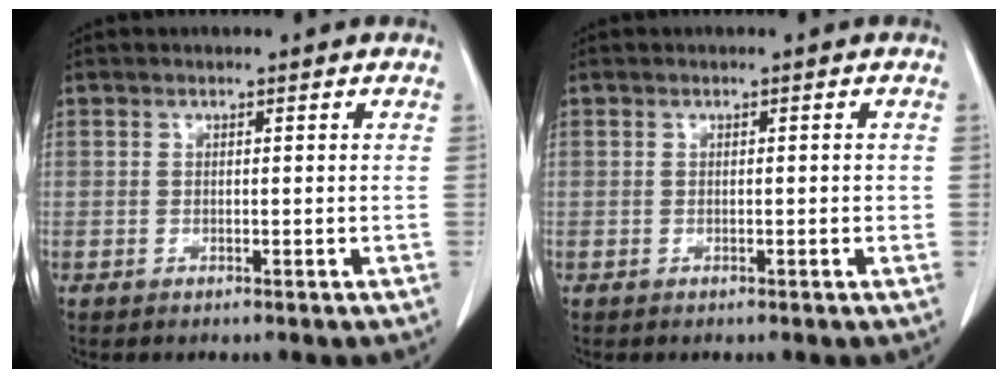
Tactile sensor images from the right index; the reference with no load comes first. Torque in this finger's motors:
{"motor_torque": [-0.08, -0.05, -0.02, -0.01]}